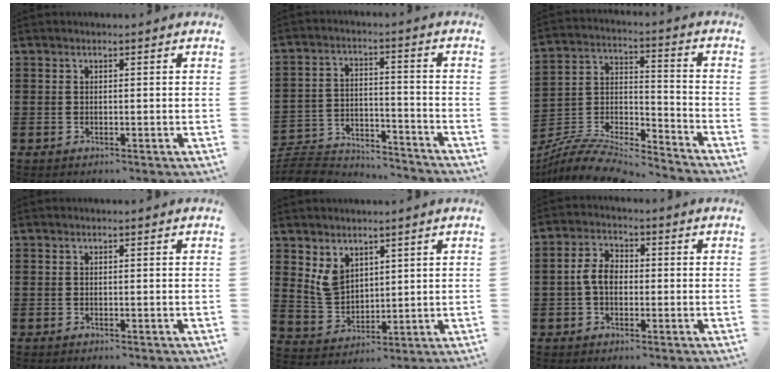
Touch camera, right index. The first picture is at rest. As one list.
[{"total": 7.4, "force": [-7.1, 1.3, 1.4], "torque": [-0.043, 0.011, -0.143]}, {"total": 8.6, "force": [-8.2, 1.4, 2.1], "torque": [-0.045, 0.006, -0.165]}, {"total": 0.0}, {"total": 4.9, "force": [3.0, 3.3, 2.1], "torque": [-0.062, 0.001, 0.056]}, {"total": 4.6, "force": [-0.5, 2.9, 3.5], "torque": [-0.083, 0.005, -0.015]}]